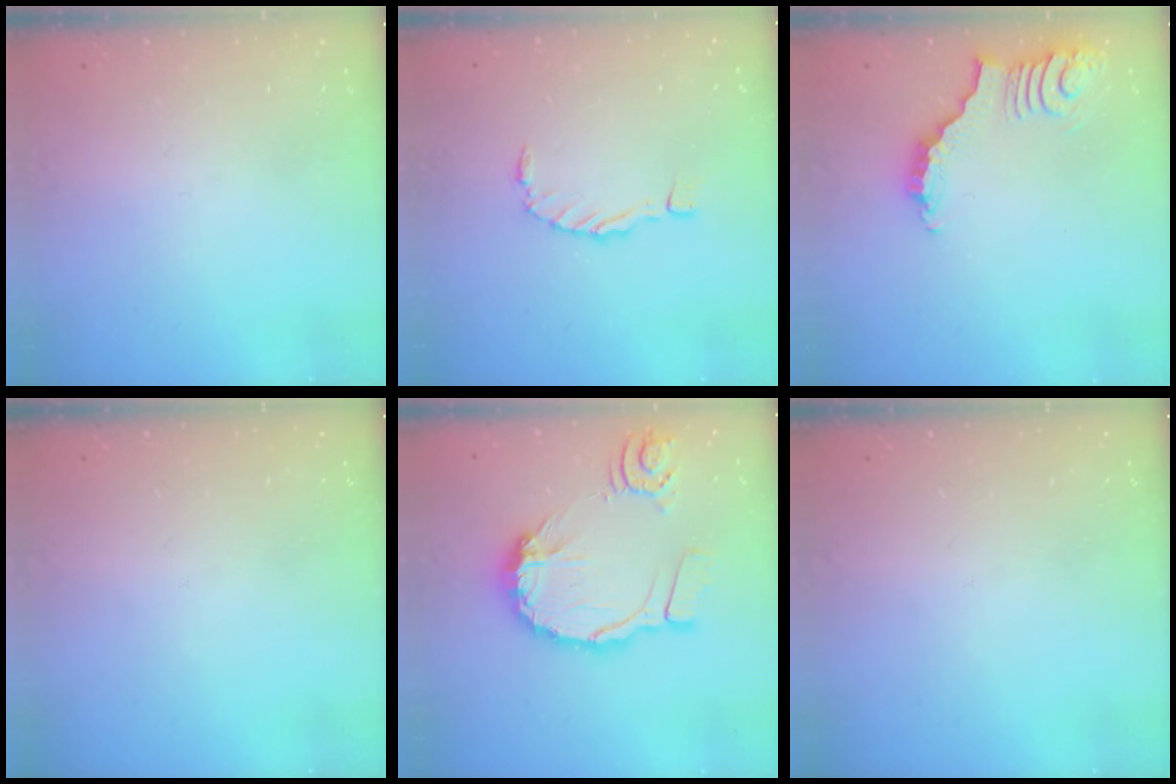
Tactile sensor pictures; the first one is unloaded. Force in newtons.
{"total": 0.0}
{"total": 4.0, "press": 3.9, "slide": 0.7}
{"total": 0.0}
{"total": 17.7, "press": 17.6, "slide": 1.9}
{"total": 0.0}